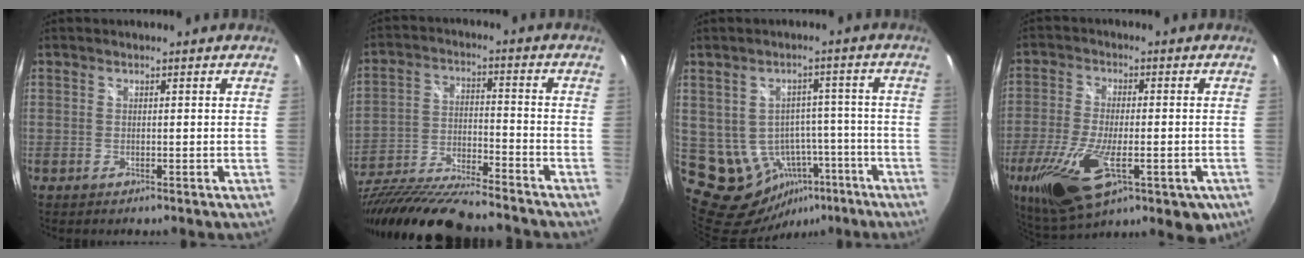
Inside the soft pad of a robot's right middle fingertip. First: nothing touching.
{"total": 22.8, "force": [-19.2, 3.8, 11.5], "torque": [-0.226, -0.049, -0.323]}
{"total": 13.1, "force": [-5.0, 11.1, 4.7], "torque": [-0.105, 0.026, -0.028]}
{"total": 21.2, "force": [-8.1, 9.8, 17.0], "torque": [-0.347, -0.067, -0.124]}